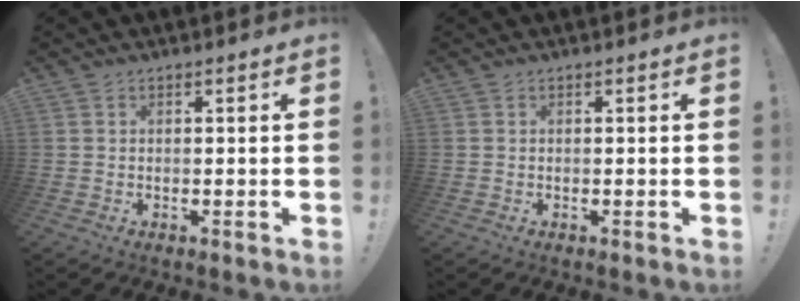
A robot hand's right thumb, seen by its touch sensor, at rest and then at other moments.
{"total": 0.0}